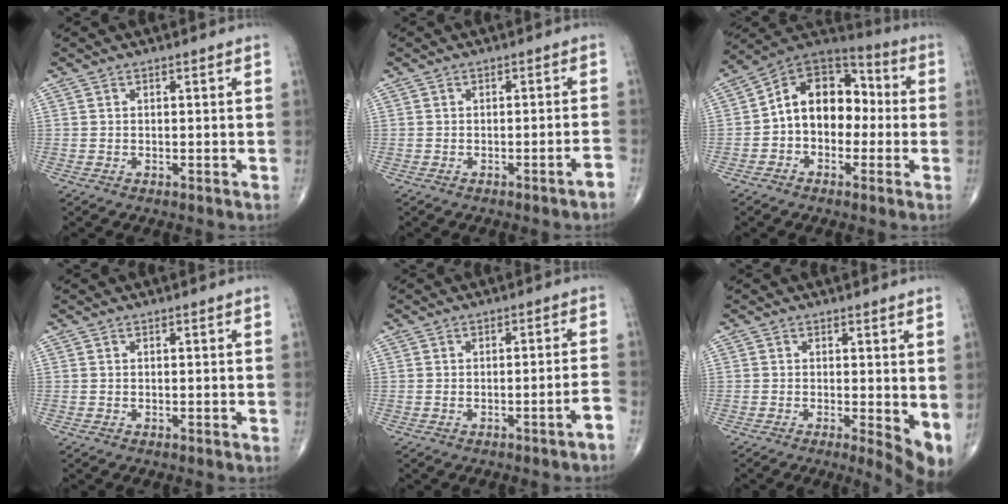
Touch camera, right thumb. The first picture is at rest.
{"total": 1.8, "force": [-1.4, -0.1, 1.1], "torque": [-0.022, 0.014, -0.018]}
{"total": 13.9, "force": [-0.7, 10.0, 9.7], "torque": [-0.113, 0.049, -0.028]}
{"total": 0.0}
{"total": 2.6, "force": [-1.8, -0.1, 1.9], "torque": [-0.033, 0.023, -0.022]}
{"total": 5.7, "force": [0.1, 2.0, 5.3], "torque": [-0.067, -0.012, 0.002]}